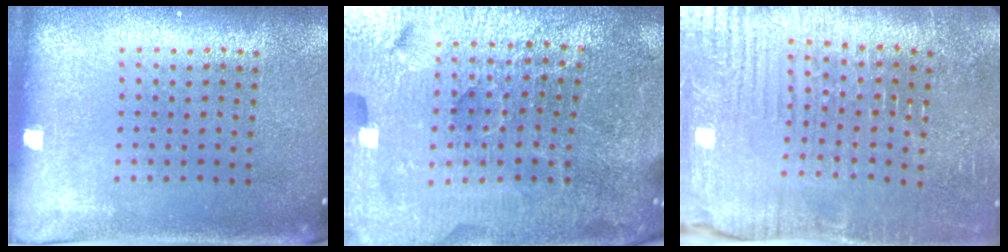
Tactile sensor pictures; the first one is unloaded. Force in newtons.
{"total": 5.5, "press": 5.1, "slide": 2.0}
{"total": 4.1, "press": 4.1, "slide": 0.6}